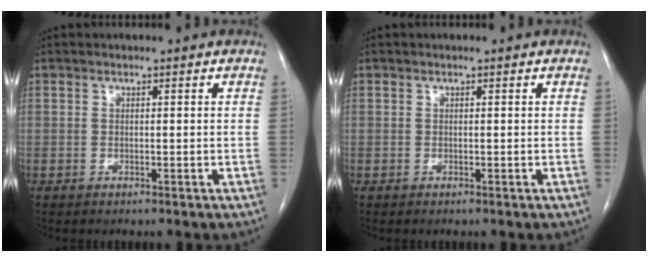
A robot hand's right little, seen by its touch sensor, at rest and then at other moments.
{"total": 0.0}